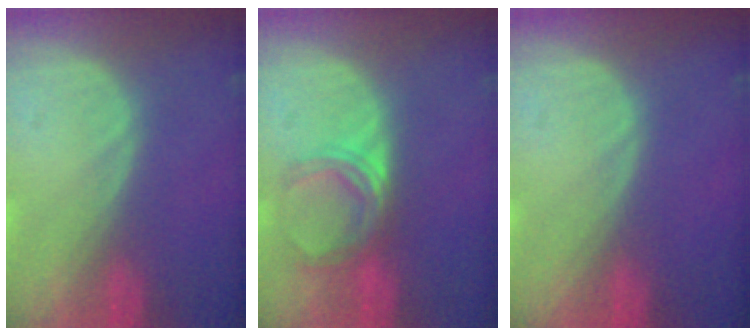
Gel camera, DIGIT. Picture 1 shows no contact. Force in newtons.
{"total": 5.1, "press": 4.5, "slide": 2.3}
{"total": 0.0}